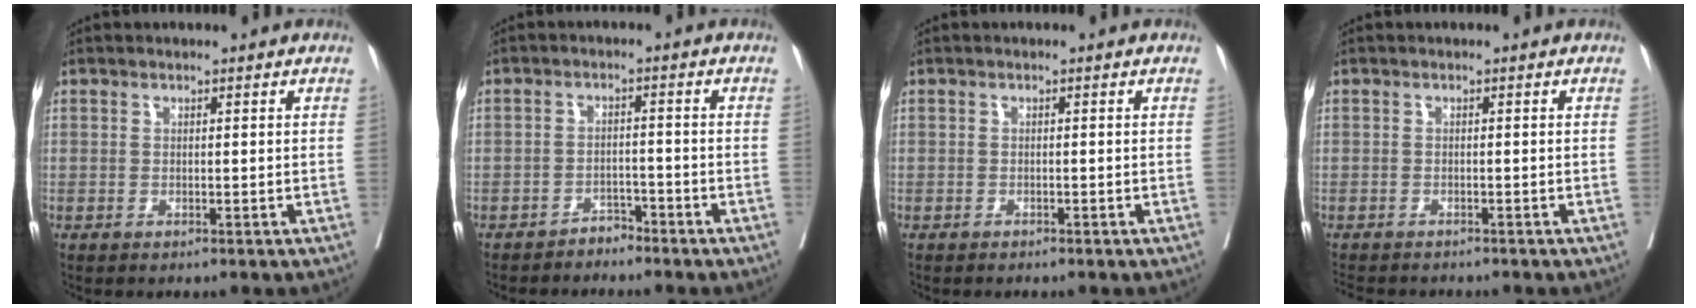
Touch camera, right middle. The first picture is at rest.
{"total": 2.5, "force": [-2.3, 0.8, 0.2], "torque": [-0.001, 0.001, -0.038]}
{"total": 0.6, "force": [-0.6, 0.2, 0.1], "torque": [-0.007, -0.001, -0.012]}
{"total": 6.0, "force": [-5.6, 1.4, 1.9], "torque": [-0.024, -0.006, -0.083]}